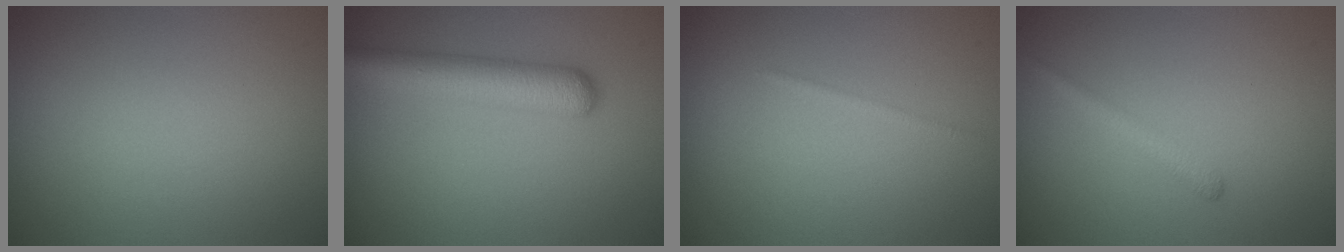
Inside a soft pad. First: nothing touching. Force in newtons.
{"total": 4.9, "press": 4.9, "slide": 0.1}
{"total": 0.6, "press": 0.6, "slide": 0.1}
{"total": 1.4, "press": 1.4, "slide": 0.0}